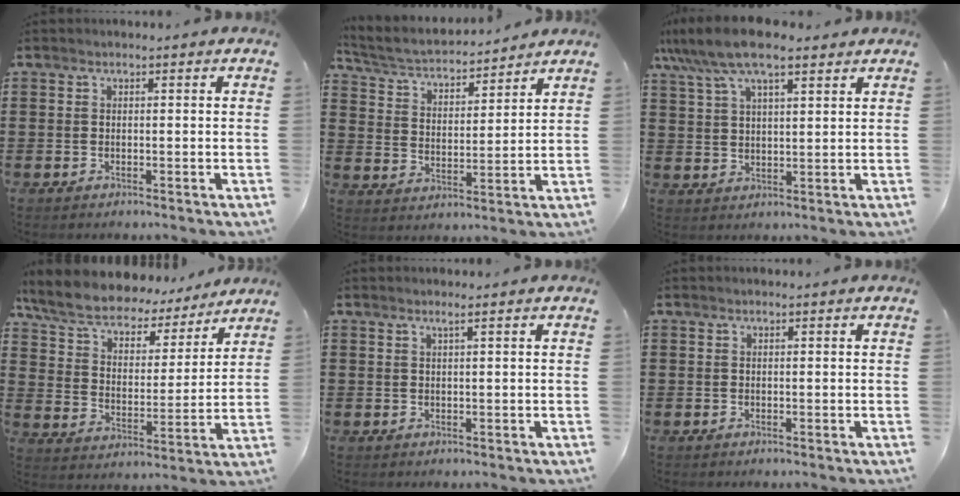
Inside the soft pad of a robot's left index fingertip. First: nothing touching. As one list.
[{"total": 4.1, "force": [3.9, 0.7, 1.2], "torque": [-0.044, -0.027, 0.061]}, {"total": 9.7, "force": [7.0, 3.0, 6.1], "torque": [-0.134, -0.003, 0.128]}, {"total": 8.2, "force": [7.5, 2.1, 2.6], "torque": [-0.086, -0.041, 0.132]}, {"total": 0.7, "force": [0.4, -0.2, 0.6], "torque": [-0.011, -0.003, 0.007]}, {"total": 0.0}]